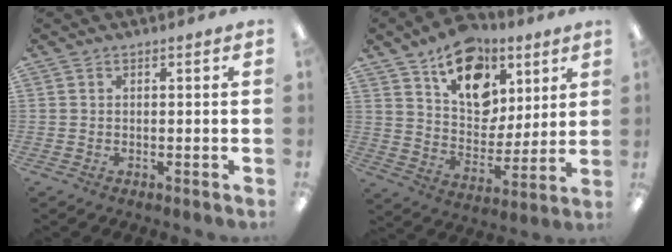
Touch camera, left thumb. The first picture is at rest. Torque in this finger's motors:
{"motor_torque": [0.42, 0.43, 0.82, -0.89, 0.12]}